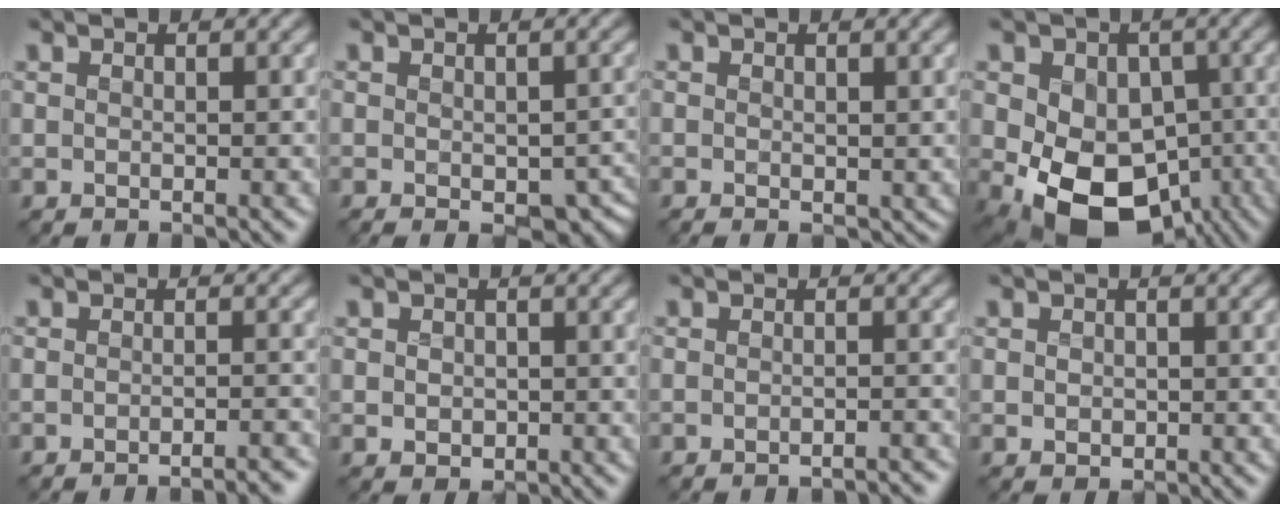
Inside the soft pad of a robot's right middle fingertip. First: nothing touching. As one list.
[{"total": 6.1, "force": [-2.1, 3.2, 4.7], "torque": [-0.071, -0.028, -0.019]}, {"total": 1.5, "force": [-0.1, 0.9, 1.2], "torque": [-0.021, -0.006, -0.001]}, {"total": 12.3, "force": [-3.5, 8.9, 7.7], "torque": [-0.101, -0.024, -0.049]}, {"total": 3.3, "force": [-2.7, 0.5, 1.8], "torque": [-0.014, 0.008, -0.040]}, {"total": 1.4, "force": [-0.1, 1.2, 0.7], "torque": [-0.011, -0.003, -0.002]}, {"total": 2.5, "force": [-2.3, 0.3, 0.8], "torque": [0.001, 0.006, -0.028]}, {"total": 1.0, "force": [0.0, 0.9, 0.5], "torque": [-0.008, -0.003, -0.001]}]